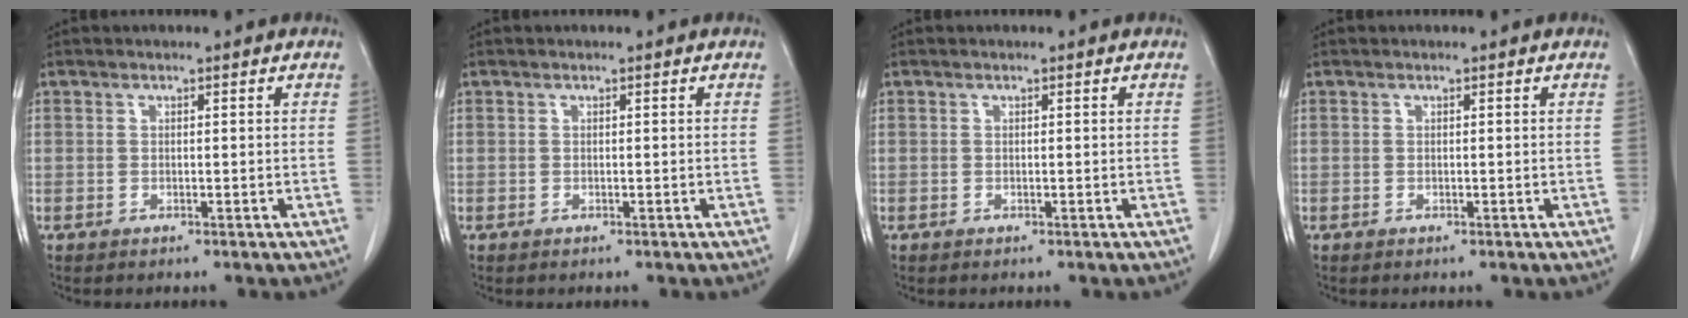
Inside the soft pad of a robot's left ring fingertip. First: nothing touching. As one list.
[{"total": 0.0}, {"total": 0.0}, {"total": 0.0}]